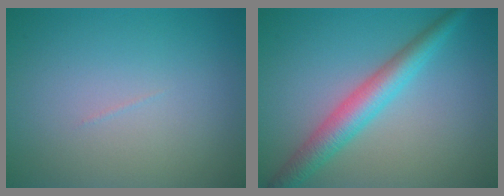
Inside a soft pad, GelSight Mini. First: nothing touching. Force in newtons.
{"total": 4.3, "press": 4.3, "slide": 0.1}